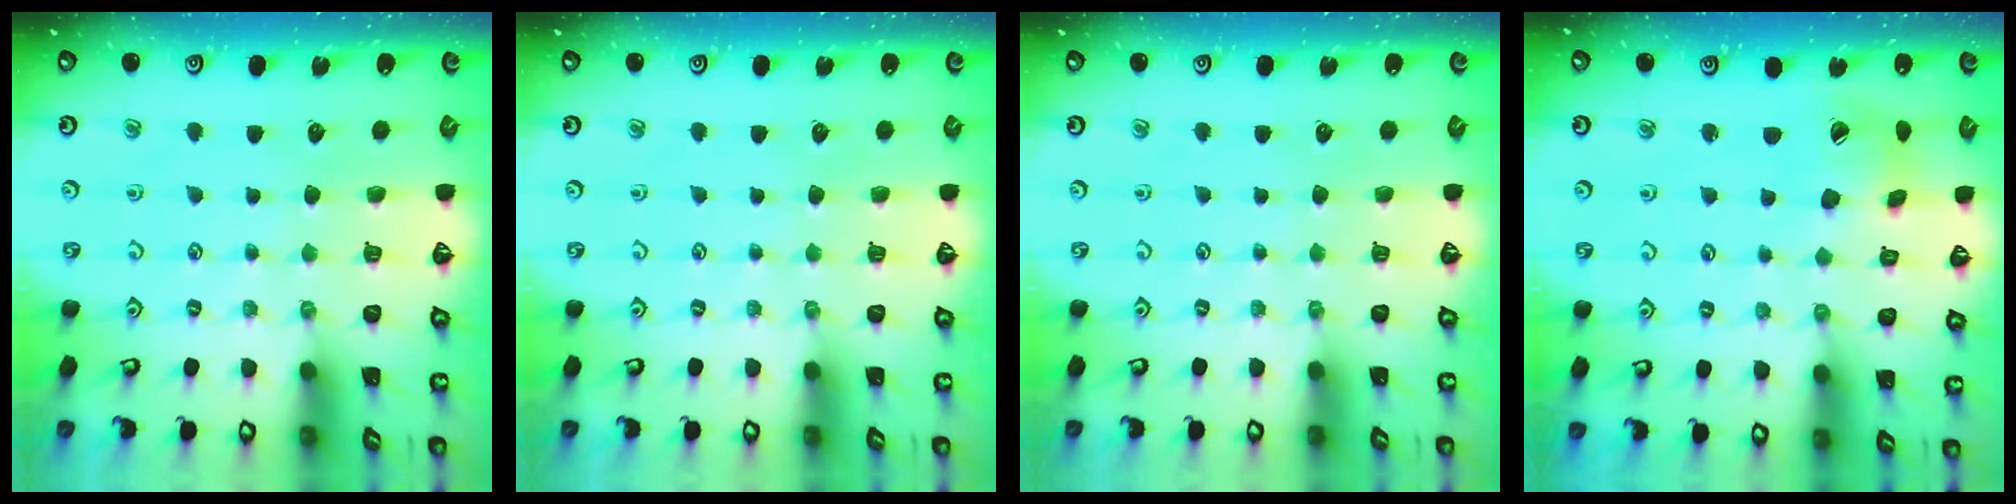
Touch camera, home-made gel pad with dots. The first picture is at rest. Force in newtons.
{"total": 0.0}
{"total": 0.0}
{"total": 8.9, "press": 8.8, "slide": 1.1}